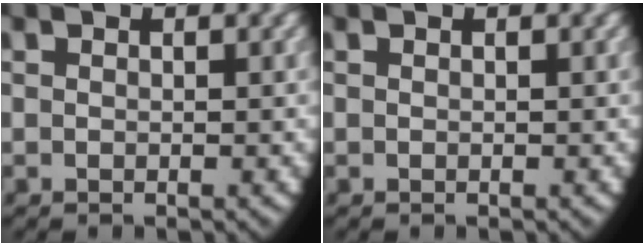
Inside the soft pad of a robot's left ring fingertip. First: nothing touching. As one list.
[{"total": 0.0}]